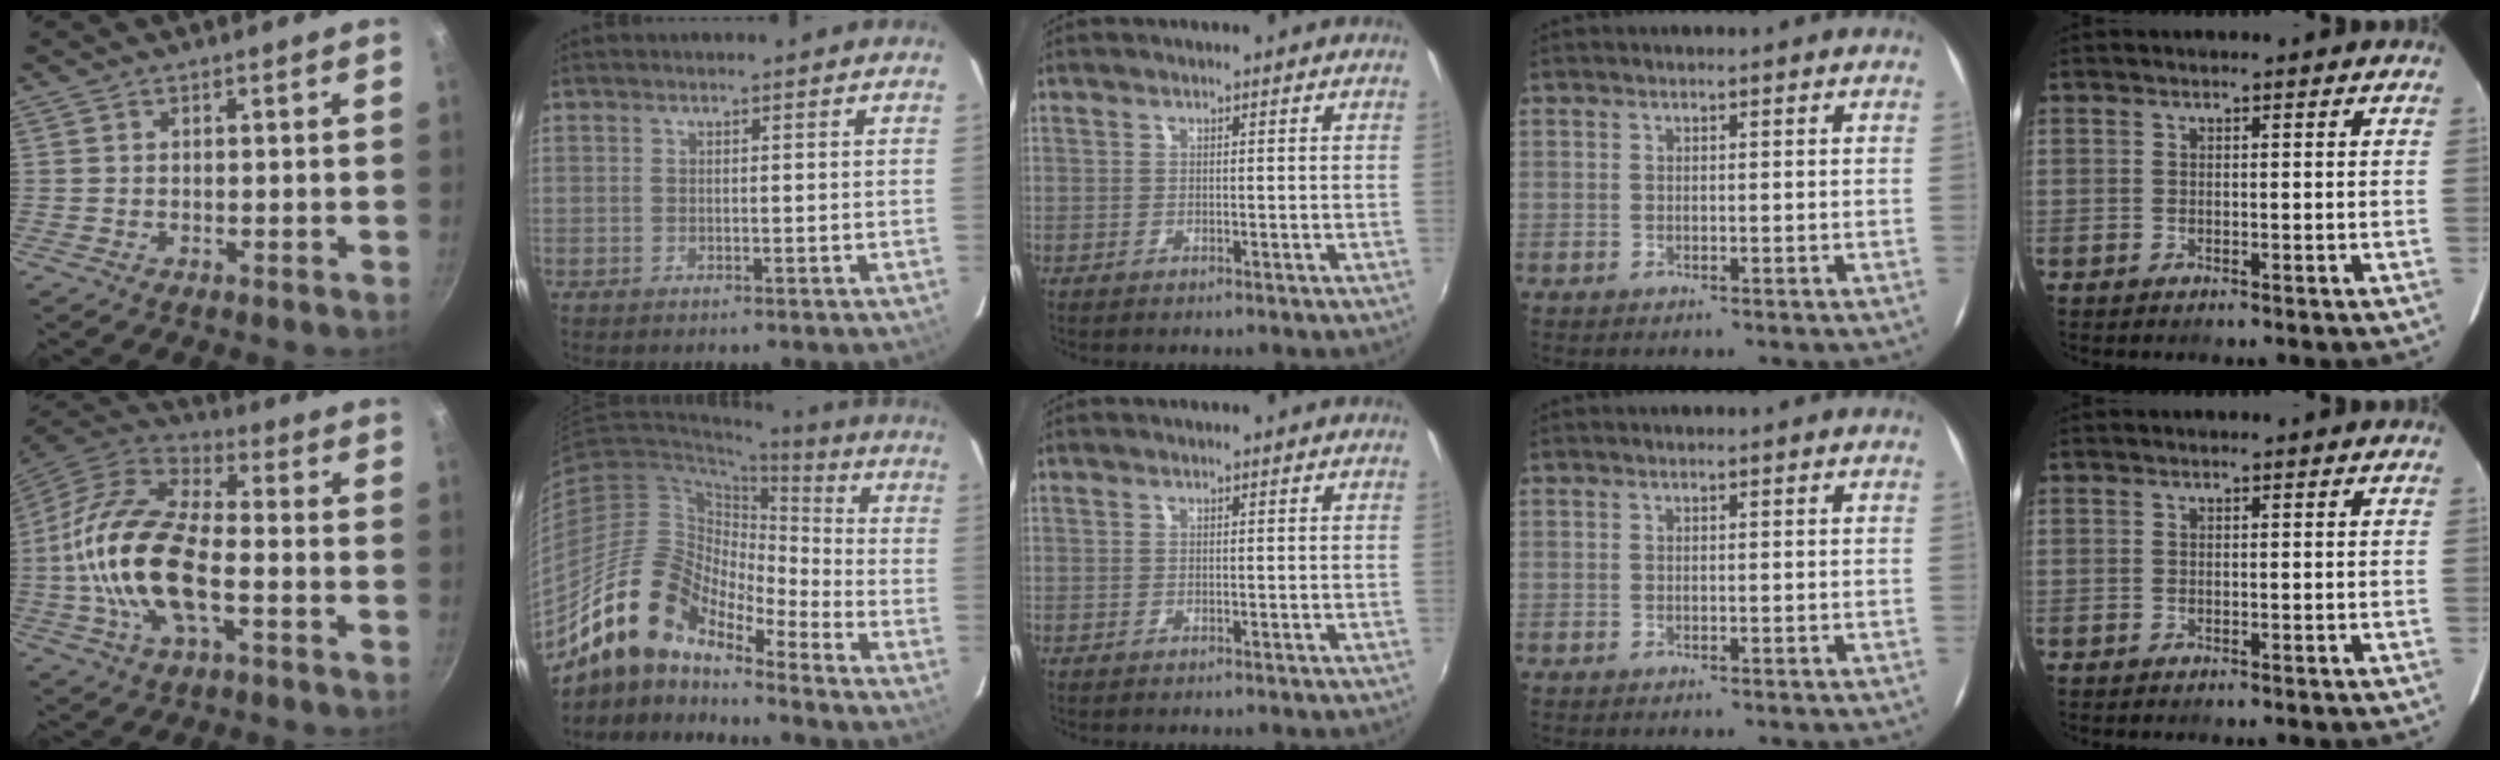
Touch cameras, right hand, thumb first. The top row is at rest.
{"thumb": {"total": 19.5, "force": [-3.4, 9.1, 16.9], "torque": [-0.321, 0.031, -0.077]}, "index": {"total": 15.5, "force": [-12.7, 5.6, 7.0], "torque": [-0.121, 0.007, -0.249]}}